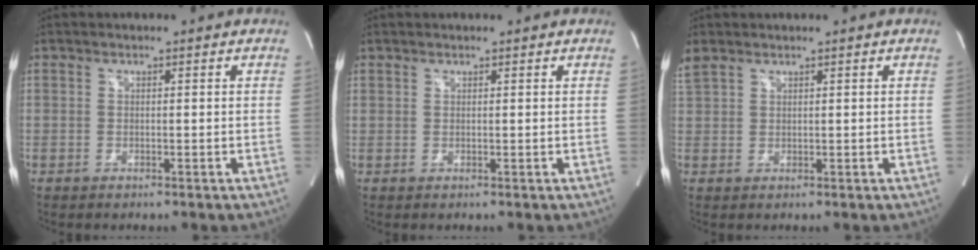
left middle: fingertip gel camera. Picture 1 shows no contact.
{"total": 0.7, "force": [0.5, 0.5, 0.0], "torque": [0.002, 0.003, 0.008]}
{"total": 3.0, "force": [2.4, 1.2, 1.2], "torque": [-0.049, 0.023, 0.061]}